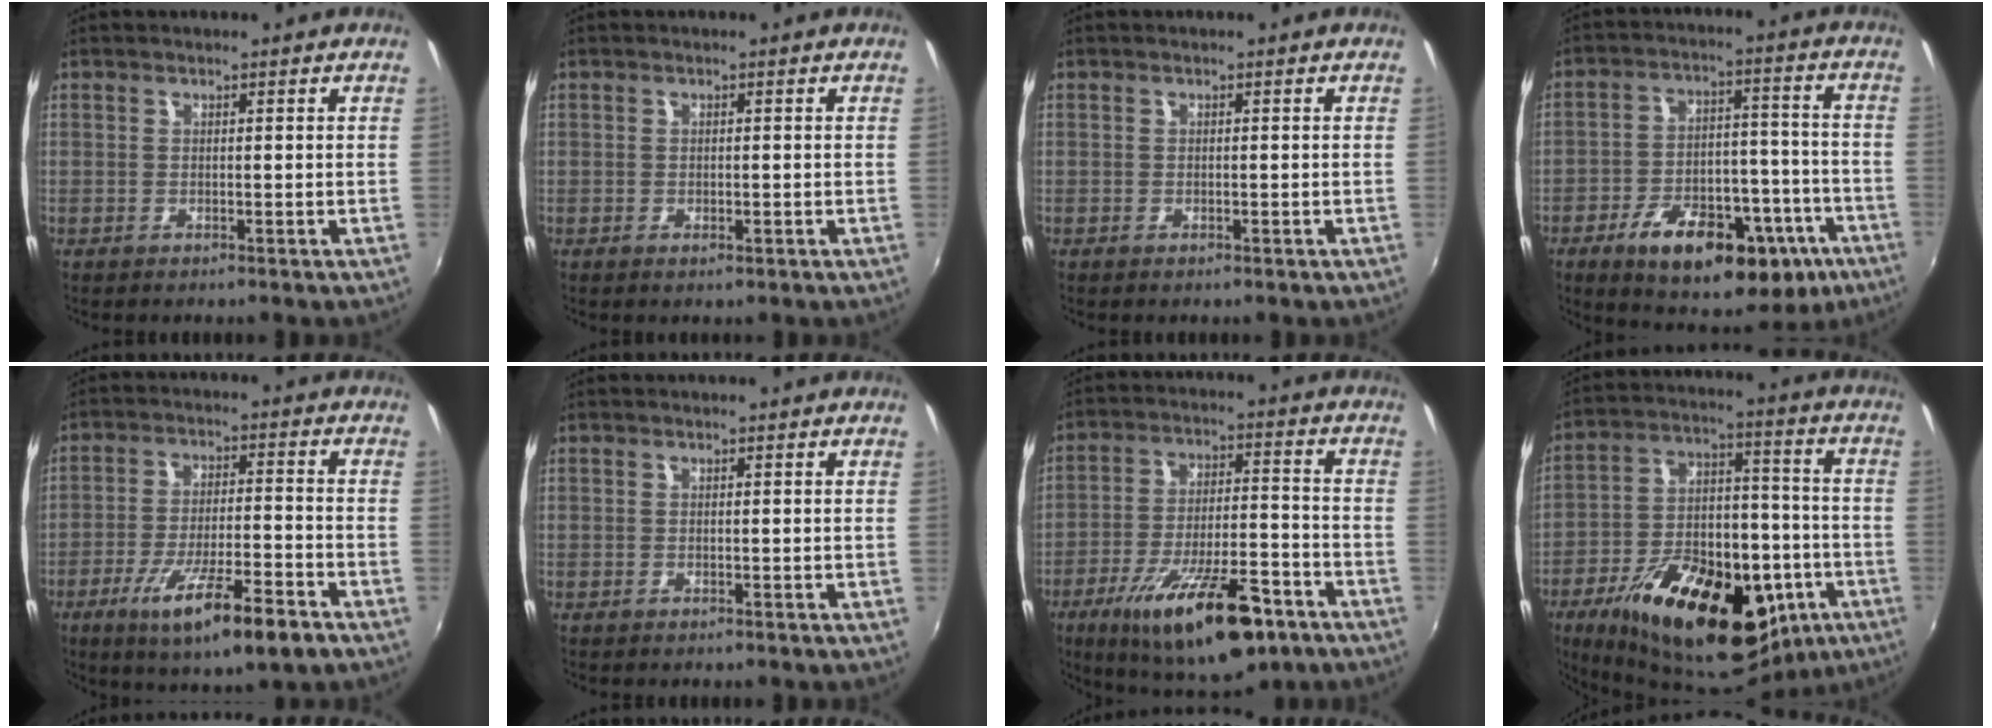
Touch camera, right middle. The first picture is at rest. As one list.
[{"total": 1.4, "force": [-0.6, 0.9, 0.9], "torque": [-0.013, -0.002, -0.010]}, {"total": 0.9, "force": [-0.5, 0.4, 0.6], "torque": [-0.009, -0.001, -0.008]}, {"total": 23.3, "force": [-12.8, 11.2, 15.8], "torque": [-0.257, 0.006, -0.164]}, {"total": 14.3, "force": [-8.2, 2.3, 11.5], "torque": [-0.214, -0.034, -0.134]}, {"total": 0.0}, {"total": 21.2, "force": [-12.6, 6.7, 15.6], "torque": [-0.268, -0.028, -0.186]}, {"total": 30.6, "force": [-14.8, 15.8, 21.7], "torque": [-0.391, -0.008, -0.202]}]